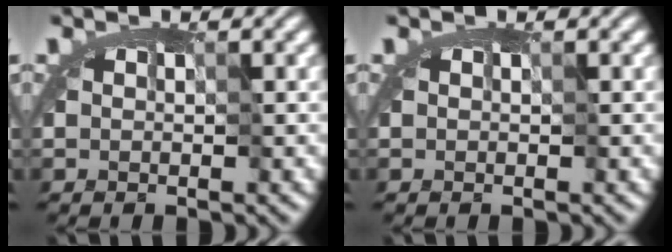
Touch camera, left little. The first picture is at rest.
{"total": 0.0}